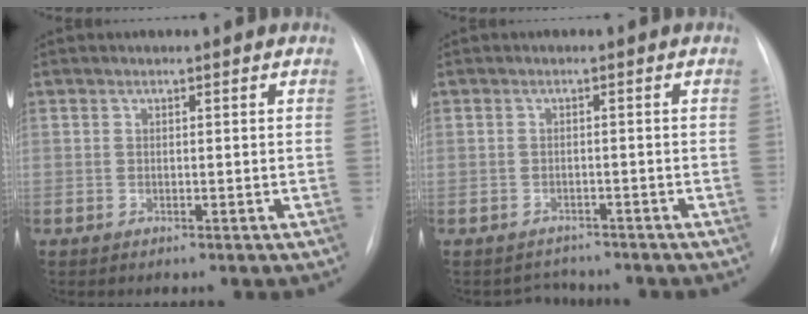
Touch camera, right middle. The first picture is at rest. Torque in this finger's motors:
{"motor_torque": [-0.96, 0.16, -0.52, -0.08]}